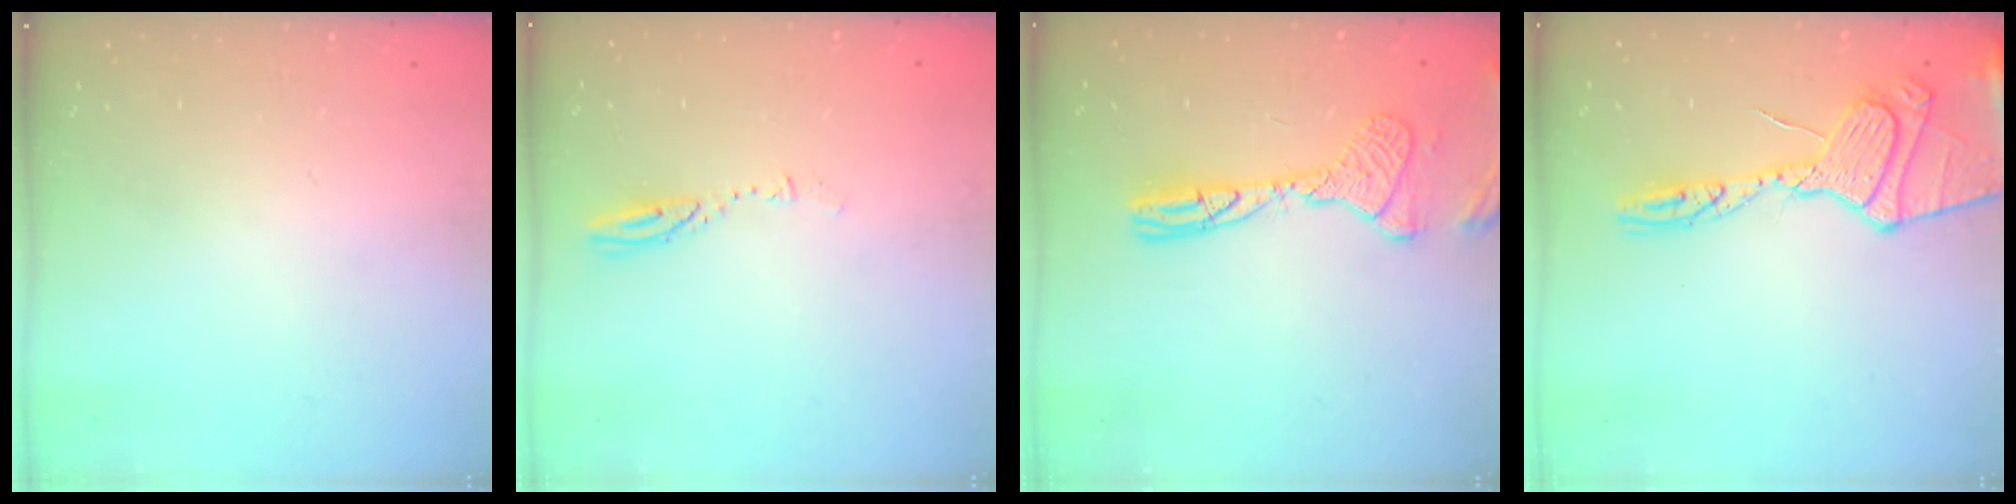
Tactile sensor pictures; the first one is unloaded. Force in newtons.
{"total": 3.3, "press": 3.3, "slide": 0.3}
{"total": 13.3, "press": 13.0, "slide": 2.6}
{"total": 15.8, "press": 15.7, "slide": 1.4}